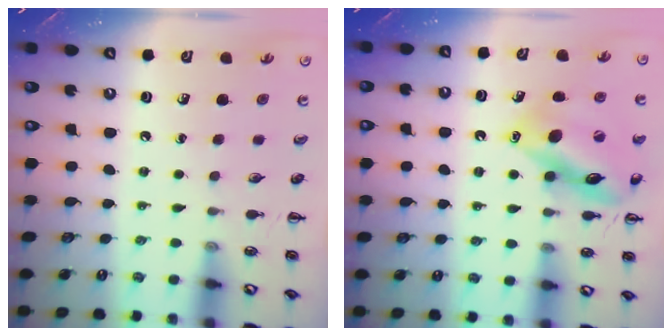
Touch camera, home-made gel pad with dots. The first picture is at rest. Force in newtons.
{"total": 15.8, "press": 15.7, "slide": 1.3}